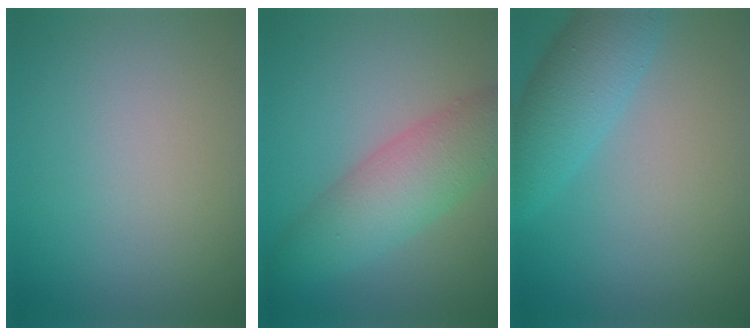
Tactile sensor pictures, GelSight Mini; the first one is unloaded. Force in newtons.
{"total": 6.0, "press": 6.0, "slide": 0.2}
{"total": 4.9, "press": 4.9, "slide": 0.2}